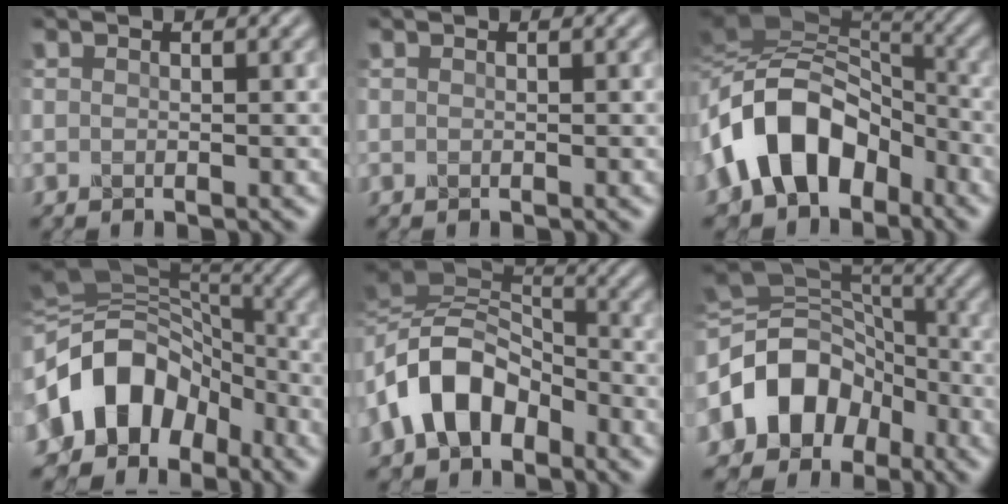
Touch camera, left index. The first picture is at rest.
{"total": 0.0}
{"total": 8.9, "force": [-2.8, 6.1, 5.9], "torque": [-0.104, 0.024, -0.064]}
{"total": 10.1, "force": [-3.5, 7.5, 5.7], "torque": [-0.108, 0.025, -0.082]}
{"total": 7.1, "force": [-3.0, 4.6, 4.5], "torque": [-0.088, 0.019, -0.070]}
{"total": 8.3, "force": [-3.2, 6.6, 3.9], "torque": [-0.071, 0.022, -0.079]}